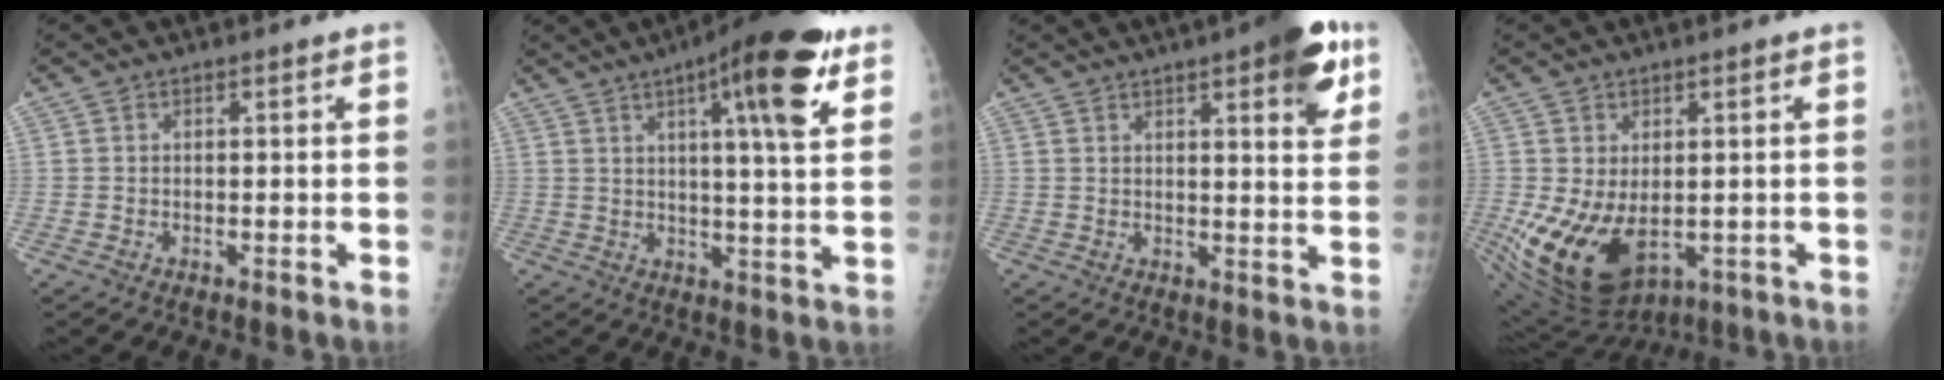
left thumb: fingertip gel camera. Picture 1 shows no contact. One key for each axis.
{"total": 15.7, "fx": 7.9, "fy": 3.1, "fz": 13.2, "tx": -0.175, "ty": -0.027, "tz": 0.106}
{"total": 11.6, "fx": 6.0, "fy": 3.1, "fz": 9.4, "tx": -0.098, "ty": -0.020, "tz": 0.071}
{"total": 14.4, "fx": -2.2, "fy": 9.4, "fz": 10.7, "tx": -0.197, "ty": -0.016, "tz": -0.005}